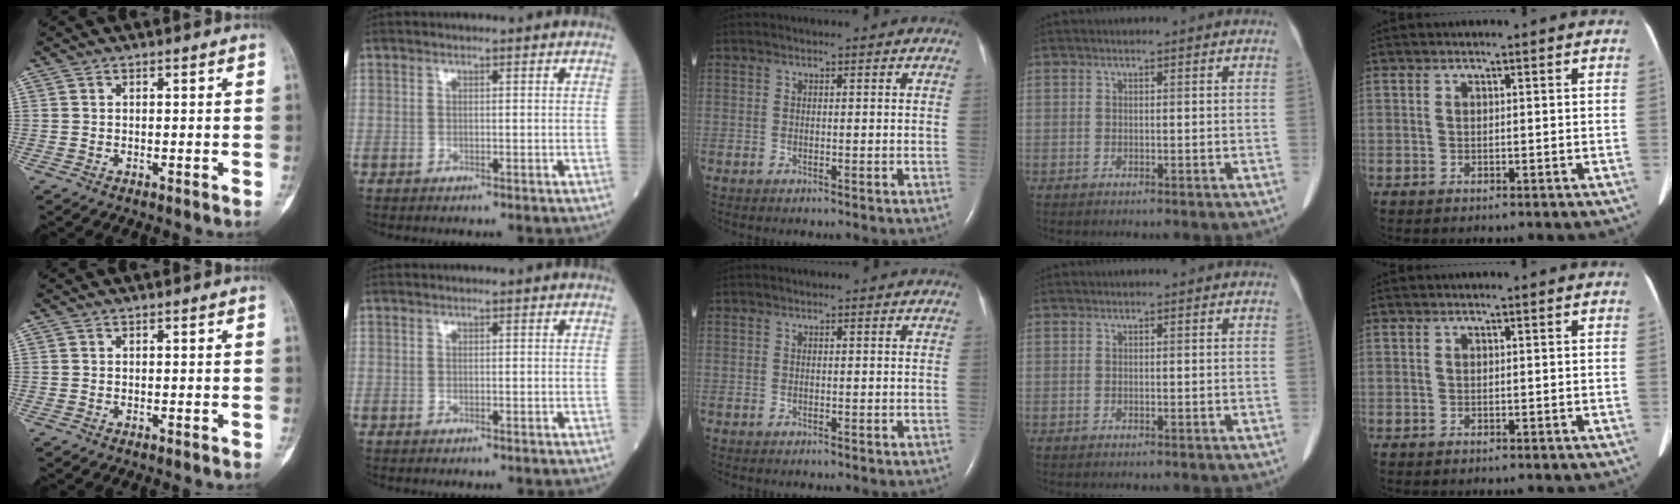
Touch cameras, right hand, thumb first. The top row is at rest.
{}